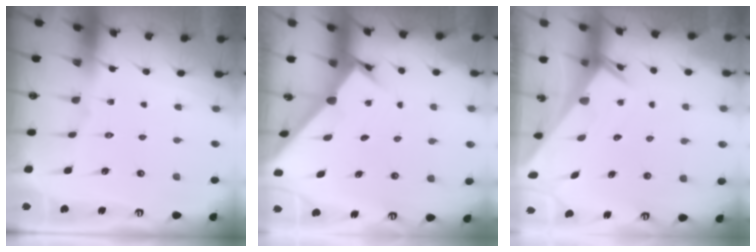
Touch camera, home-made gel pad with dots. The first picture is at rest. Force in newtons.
{"total": 2.1, "press": 2.1, "slide": 0.2}
{"total": 2.5, "press": 2.5, "slide": 0.1}